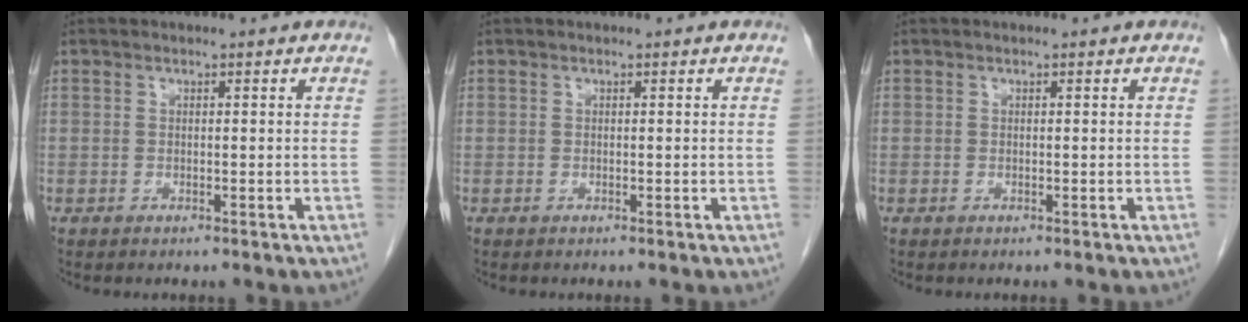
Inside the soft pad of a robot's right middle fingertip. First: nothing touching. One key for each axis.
{"total": 0.0}
{"total": 0.0}